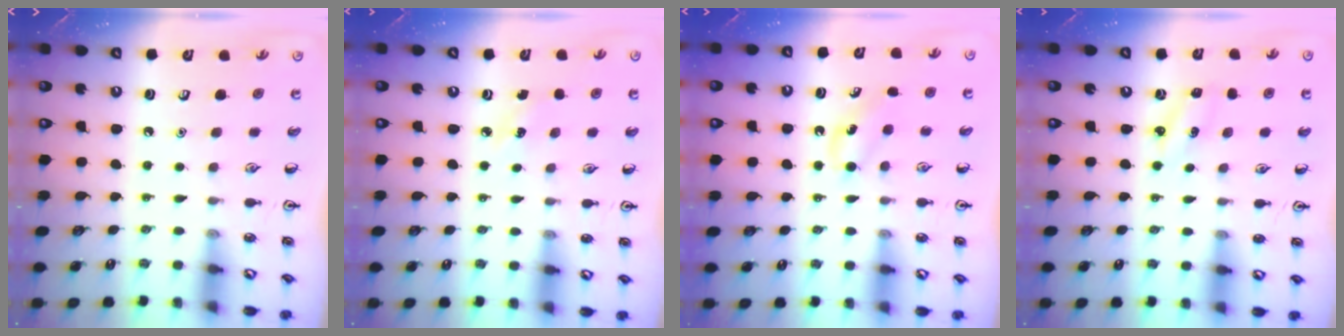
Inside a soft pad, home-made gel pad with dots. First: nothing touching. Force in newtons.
{"total": 3.2, "press": 3.0, "slide": 1.1}
{"total": 4.5, "press": 4.3, "slide": 1.4}
{"total": 2.9, "press": 2.7, "slide": 0.9}